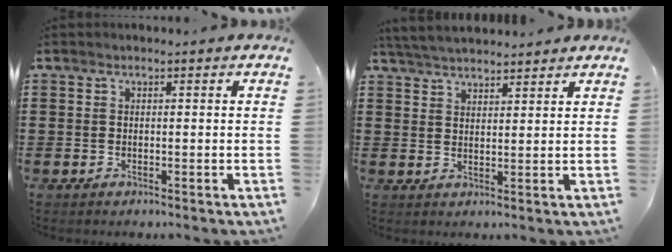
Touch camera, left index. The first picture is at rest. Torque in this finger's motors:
{"motor_torque": [0.35, 0.34, 0.31, 0.10]}